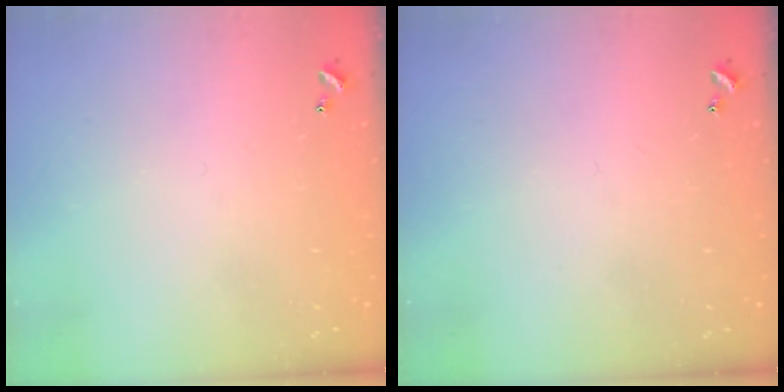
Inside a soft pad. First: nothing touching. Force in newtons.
{"total": 0.0}